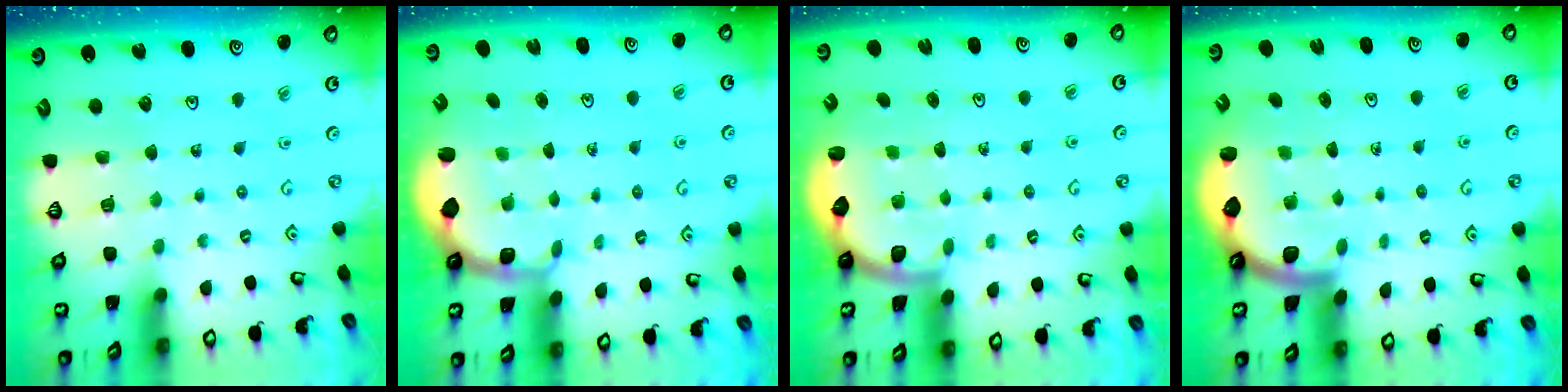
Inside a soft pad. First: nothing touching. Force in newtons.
{"total": 2.4, "press": 1.1, "slide": 2.2}
{"total": 2.2, "press": 2.1, "slide": 0.8}
{"total": 2.4, "press": 2.3, "slide": 0.4}